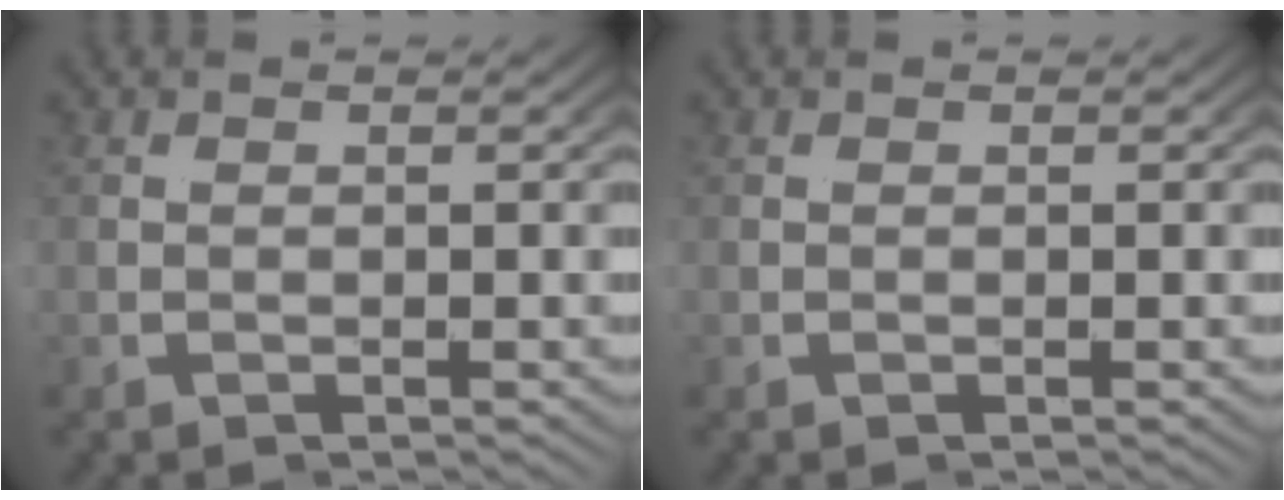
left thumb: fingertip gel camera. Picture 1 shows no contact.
{"total": 0.0}